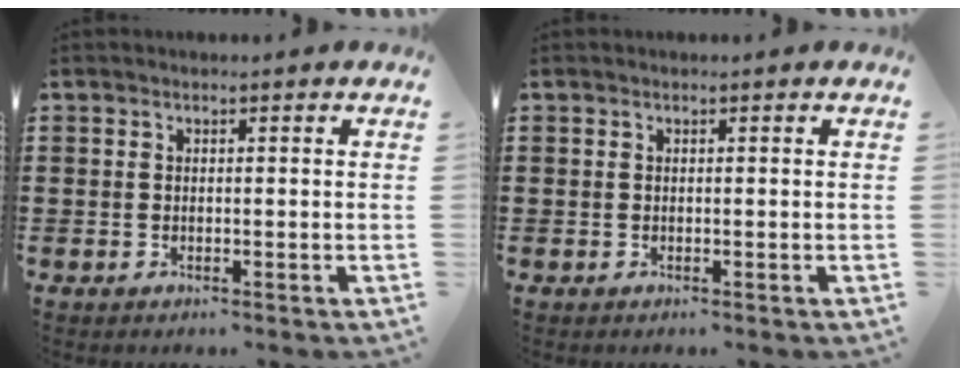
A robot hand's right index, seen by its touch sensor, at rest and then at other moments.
{"total": 0.0}